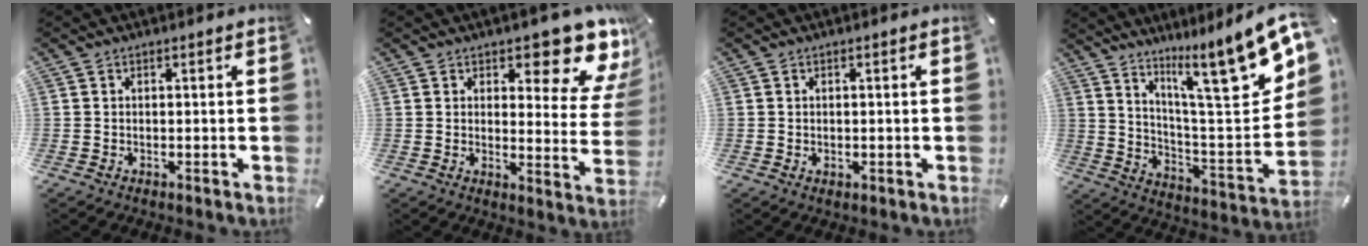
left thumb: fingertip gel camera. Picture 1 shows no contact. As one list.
[{"total": 11.5, "force": [8.5, 4.1, 6.4], "torque": [-0.060, -0.083, 0.143]}, {"total": 0.7, "force": [0.1, 0.6, 0.3], "torque": [-0.007, 0.004, 0.001]}, {"total": 20.3, "force": [13.6, 4.1, 14.5], "torque": [-0.203, -0.110, 0.205]}]